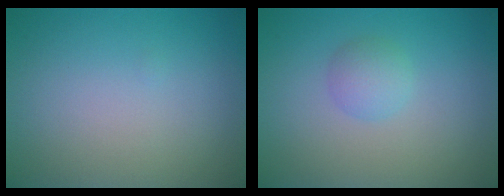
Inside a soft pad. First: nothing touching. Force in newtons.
{"total": 1.8, "press": 1.8, "slide": 0.2}